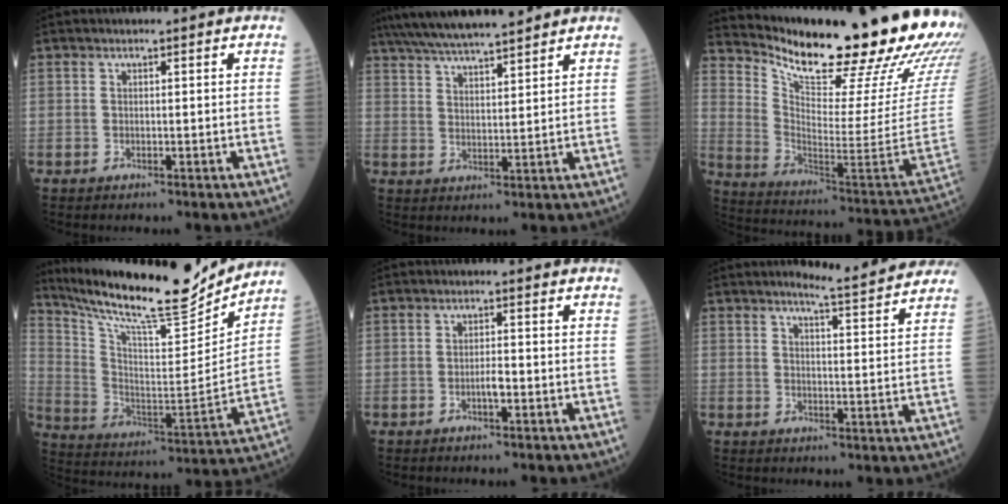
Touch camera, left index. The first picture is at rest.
{"total": 13.7, "force": [12.0, 1.5, 6.4], "torque": [-0.112, 0.024, 0.198]}
{"total": 29.7, "force": [25.2, 1.6, 15.8], "torque": [-0.273, -0.120, 0.346]}
{"total": 21.6, "force": [19.8, 1.9, 8.5], "torque": [-0.168, -0.042, 0.313]}
{"total": 1.7, "force": [-0.9, 0.3, 1.4], "torque": [-0.023, -0.001, -0.018]}
{"total": 9.4, "force": [8.9, 0.0, 3.2], "torque": [-0.049, -0.010, 0.100]}